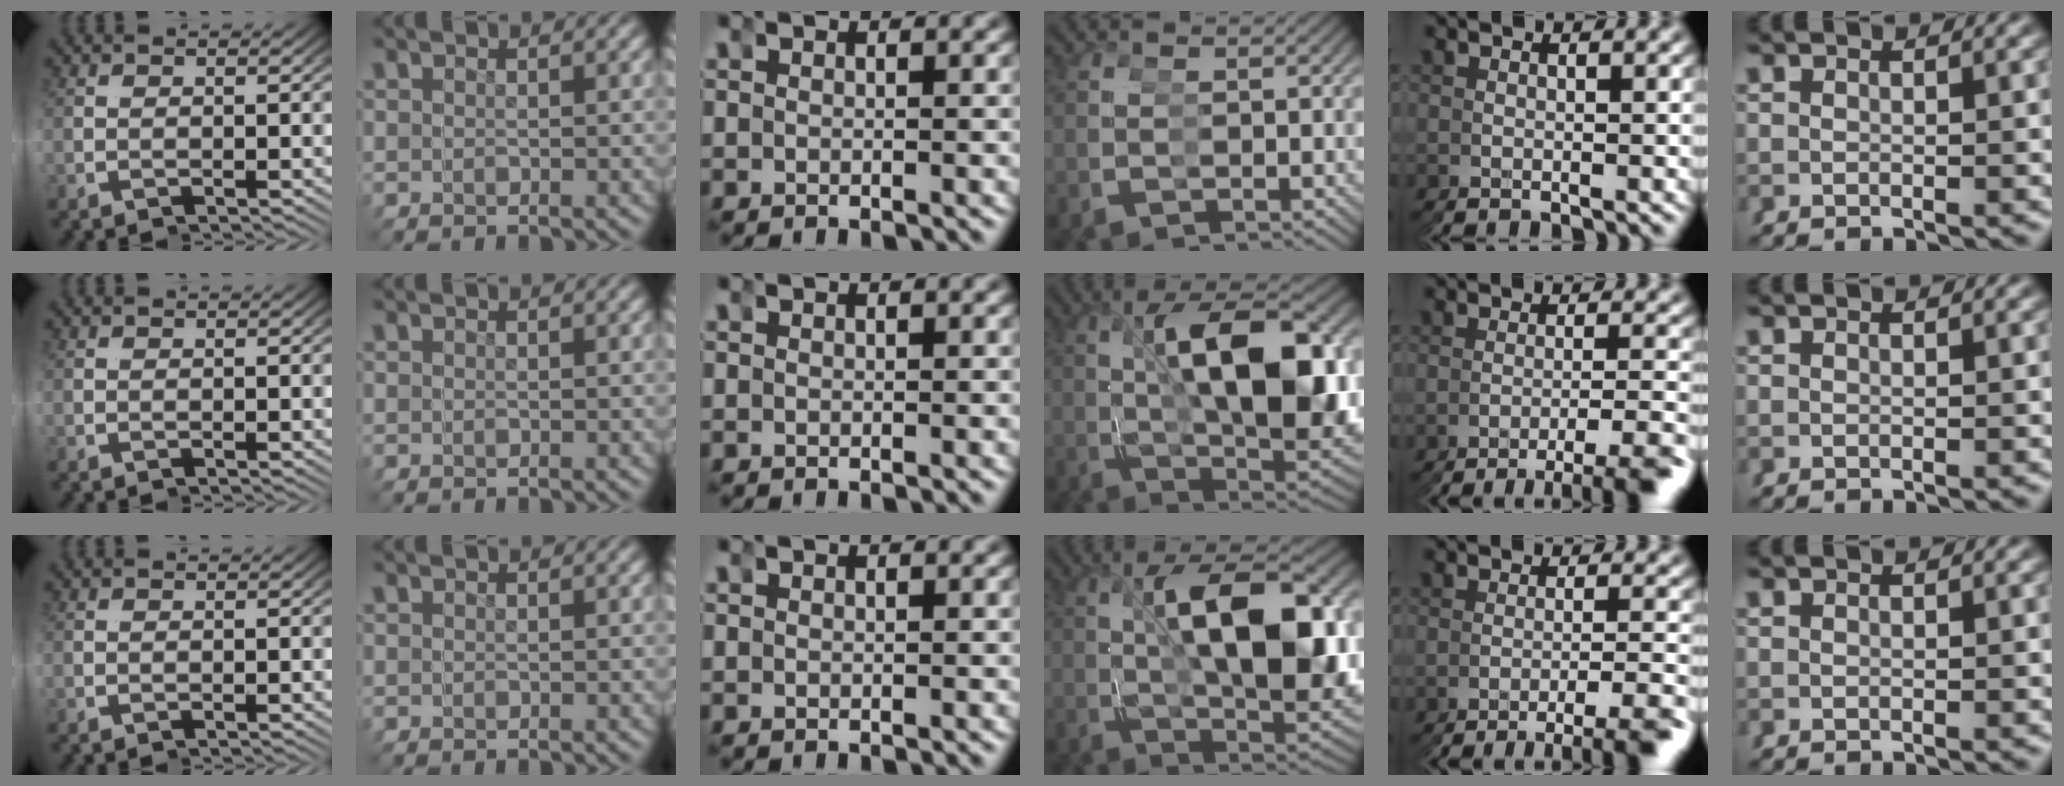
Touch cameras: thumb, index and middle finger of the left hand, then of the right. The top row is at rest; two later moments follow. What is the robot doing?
{"motion": "grasp_and_lifting", "object": "toy banana"}